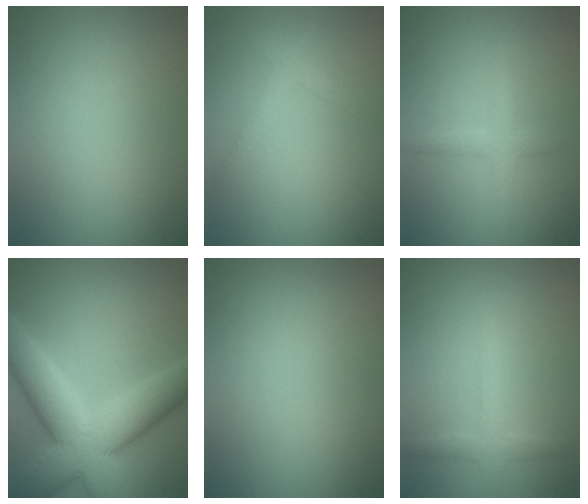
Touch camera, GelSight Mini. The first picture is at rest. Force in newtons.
{"total": 1.7, "press": 1.7, "slide": 0.1}
{"total": 1.9, "press": 1.9, "slide": 0.1}
{"total": 10.8, "press": 10.8, "slide": 0.7}
{"total": 0.0}
{"total": 2.2, "press": 2.2, "slide": 0.0}